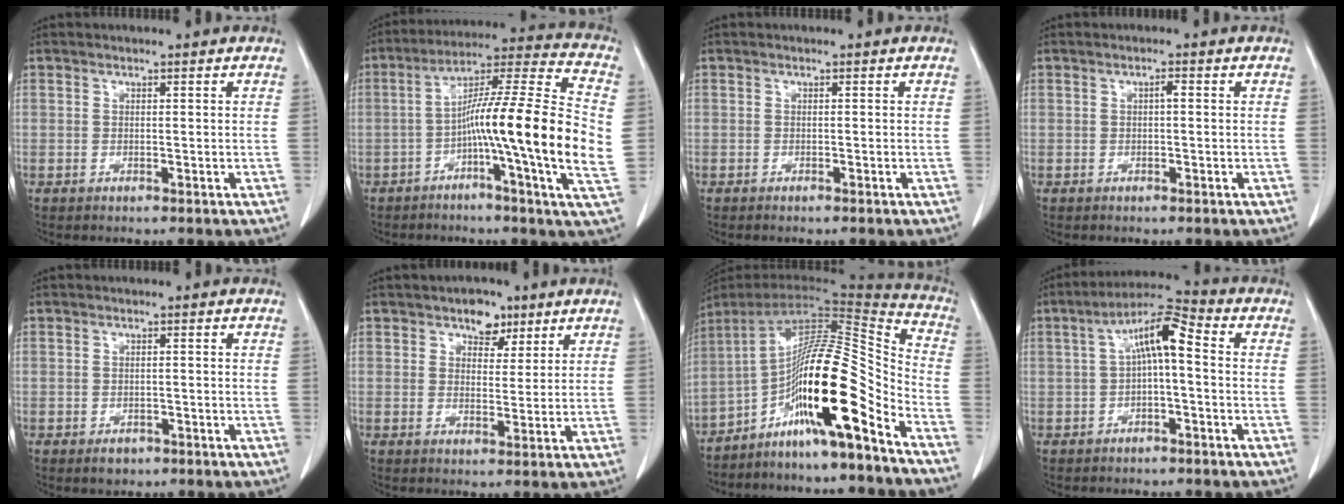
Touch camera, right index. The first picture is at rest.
{"total": 19.6, "force": [-2.3, -0.2, 19.5], "torque": [-0.301, 0.013, -0.050]}
{"total": 0.0}
{"total": 0.9, "force": [0.1, 0.2, 0.9], "torque": [-0.014, 0.003, 0.000]}
{"total": 1.9, "force": [-1.1, 1.4, 0.7], "torque": [-0.008, 0.002, -0.009]}
{"total": 4.5, "force": [2.8, 2.8, 2.1], "torque": [-0.020, 0.006, 0.042]}
{"total": 17.9, "force": [-9.4, 0.0, 15.3], "torque": [-0.253, 0.017, -0.164]}
{"total": 7.9, "force": [0.6, 1.8, 7.7], "torque": [-0.138, 0.035, 0.004]}